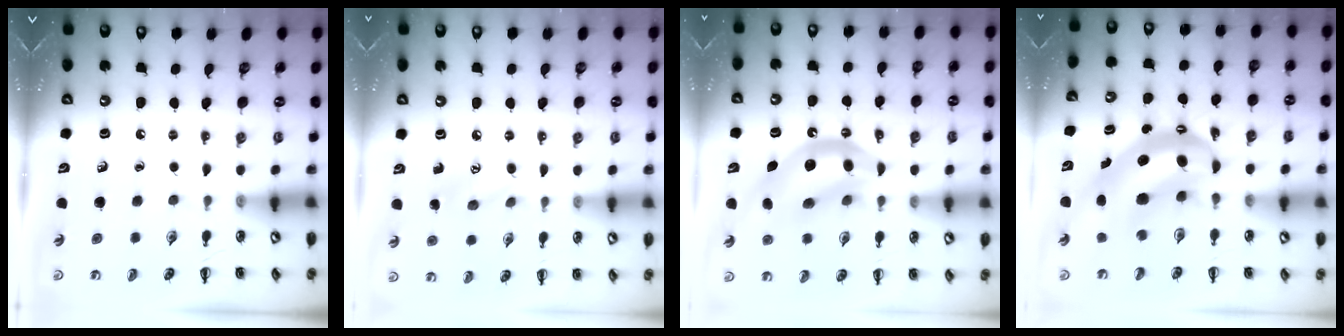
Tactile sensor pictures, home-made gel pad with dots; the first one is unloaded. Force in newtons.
{"total": 6.7, "press": 6.5, "slide": 1.6}
{"total": 13.4, "press": 12.9, "slide": 3.7}
{"total": 8.1, "press": 7.8, "slide": 1.9}